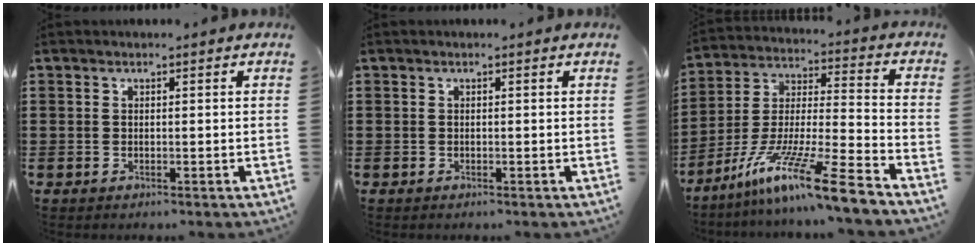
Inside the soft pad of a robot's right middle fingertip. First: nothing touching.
{"total": 0.0}
{"total": 14.0, "force": [-10.6, -0.5, 9.1], "torque": [-0.165, 0.005, -0.200]}